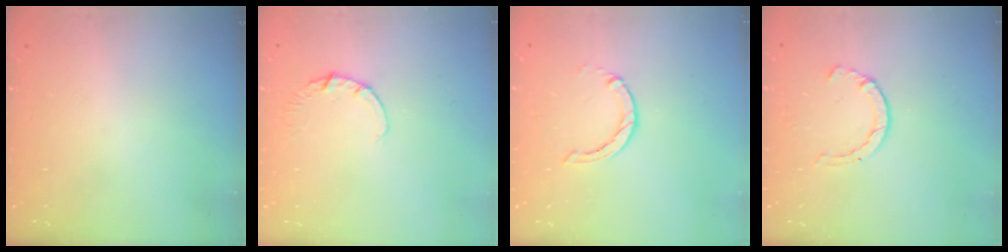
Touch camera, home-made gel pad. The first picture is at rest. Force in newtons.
{"total": 1.9, "press": 1.9, "slide": 0.3}
{"total": 0.6, "press": 0.6, "slide": 0.2}
{"total": 2.1, "press": 2.1, "slide": 0.5}